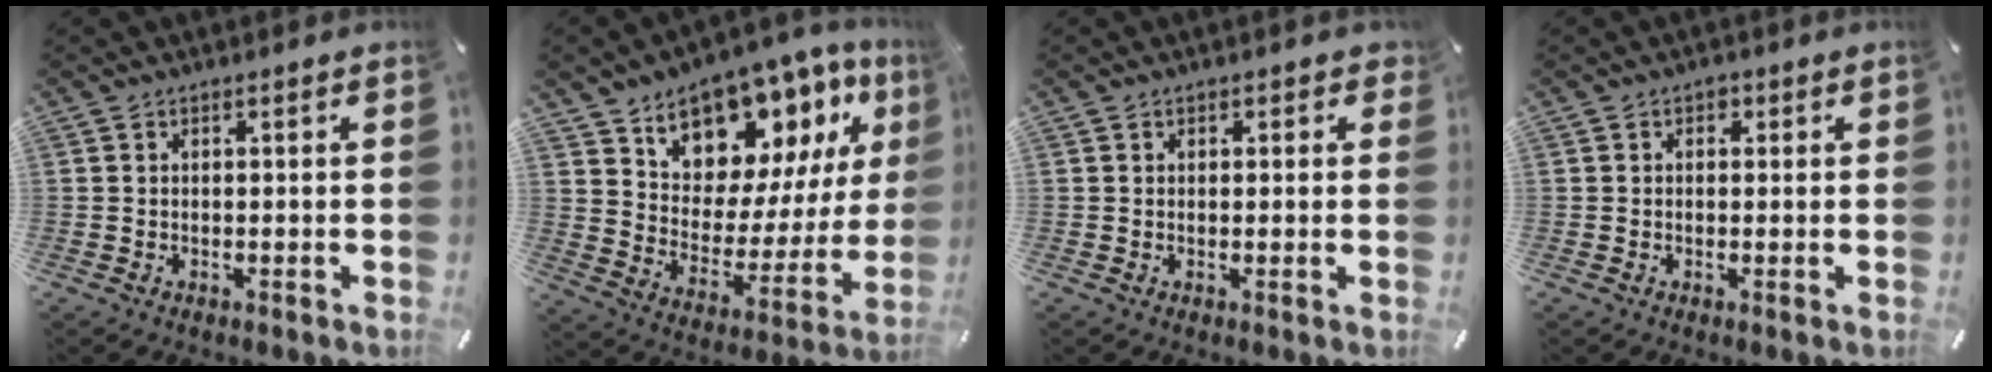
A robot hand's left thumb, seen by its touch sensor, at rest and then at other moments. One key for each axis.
{"total": 12.8, "fx": 10.5, "fy": 7.2, "fz": 2.0, "tx": -0.043, "ty": -0.114, "tz": 0.186}
{"total": 1.2, "fx": 0.4, "fy": 1.0, "fz": 0.3, "tx": 0.009, "ty": -0.001, "tz": 0.002}
{"total": 1.3, "fx": 0.3, "fy": 1.2, "fz": 0.5, "tx": -0.003, "ty": 0.004, "tz": 0.001}